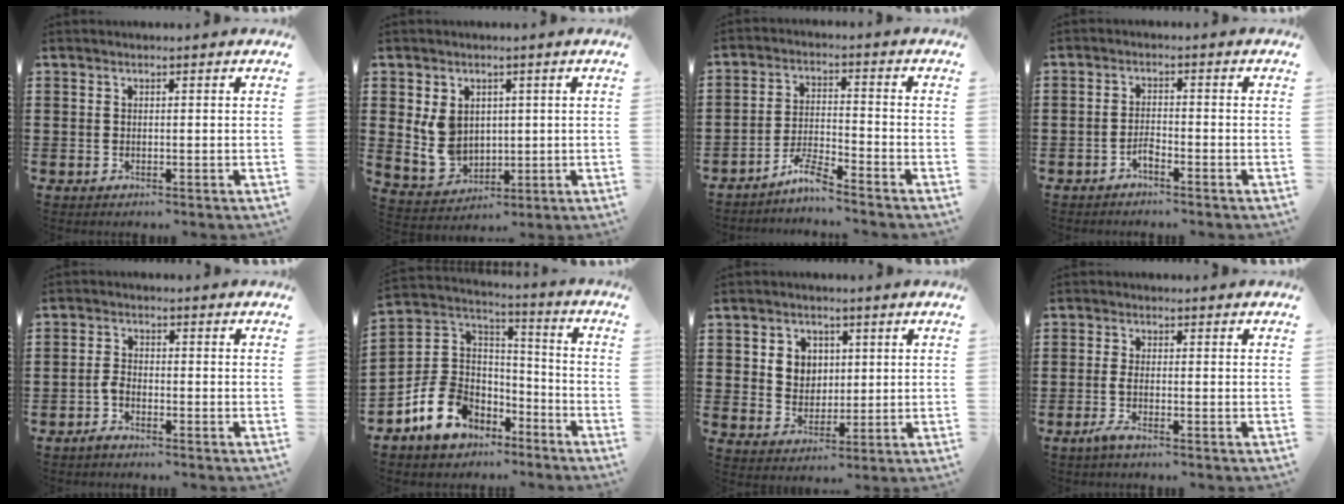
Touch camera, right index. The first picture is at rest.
{"total": 6.5, "force": [1.4, 5.4, 3.4], "torque": [-0.102, 0.006, 0.025]}
{"total": 5.0, "force": [-4.6, 0.0, 2.1], "torque": [-0.054, -0.002, -0.092]}
{"total": 1.9, "force": [-1.6, 0.4, 0.9], "torque": [-0.022, 0.003, -0.033]}
{"total": 2.2, "force": [-1.5, 1.1, 1.2], "torque": [-0.033, 0.003, -0.034]}
{"total": 11.1, "force": [-5.5, 8.8, 4.1], "torque": [-0.123, 0.018, -0.100]}
{"total": 4.4, "force": [1.3, 3.9, 1.4], "torque": [-0.037, 0.011, 0.020]}
{"total": 2.1, "force": [-1.1, 0.4, 1.8], "torque": [-0.045, -0.007, -0.025]}